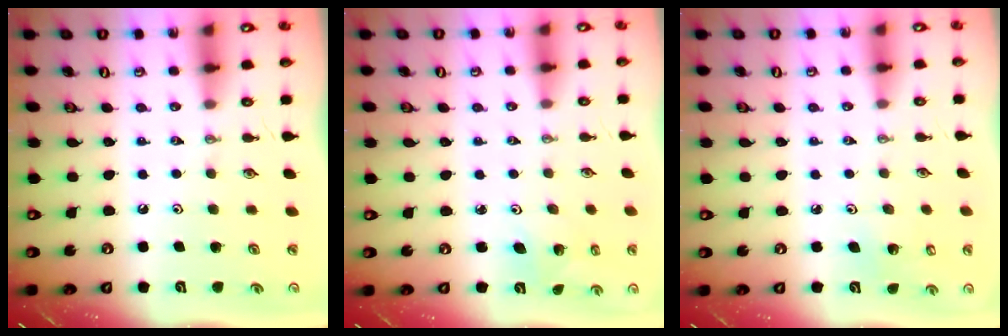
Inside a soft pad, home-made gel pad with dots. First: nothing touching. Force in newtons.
{"total": 2.7, "press": 2.7, "slide": 0.3}
{"total": 3.2, "press": 3.2, "slide": 0.5}